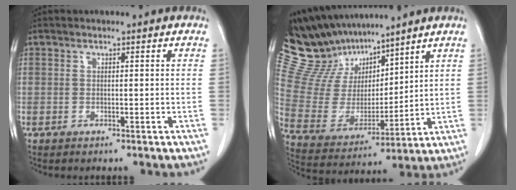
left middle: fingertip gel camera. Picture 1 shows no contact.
{"total": 14.4, "force": [13.0, 4.8, 4.0], "torque": [-0.096, 0.015, 0.260]}